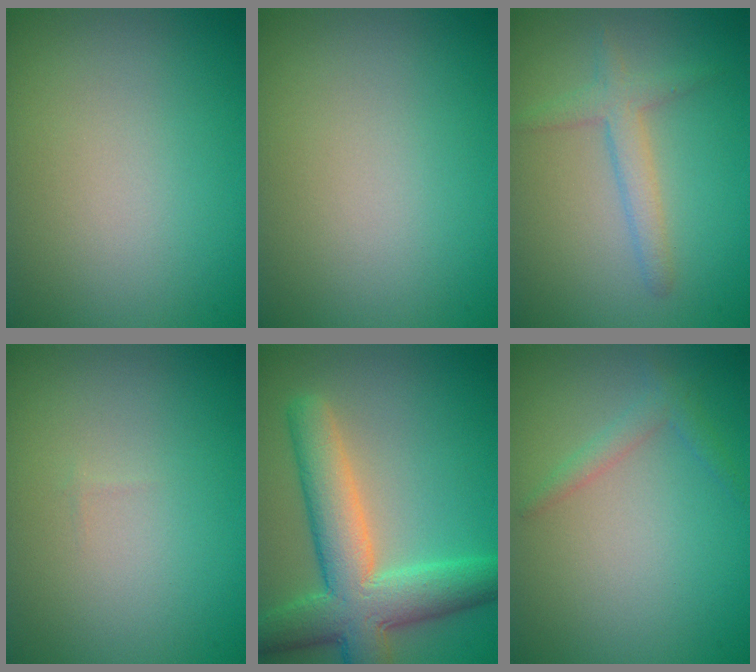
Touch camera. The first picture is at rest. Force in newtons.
{"total": 0.0}
{"total": 2.4, "press": 2.4, "slide": 0.1}
{"total": 0.0}
{"total": 8.2, "press": 8.2, "slide": 0.5}
{"total": 0.7, "press": 0.7, "slide": 0.0}